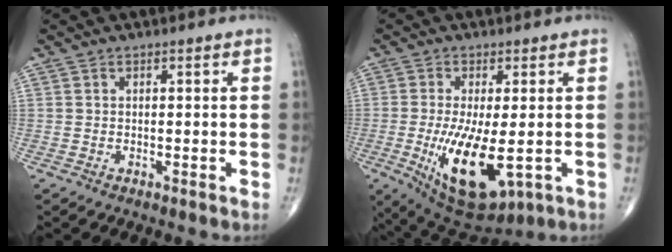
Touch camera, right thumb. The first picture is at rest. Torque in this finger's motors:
{"motor_torque": [2.54, 2.31, 1.34, -0.28, 0.51]}